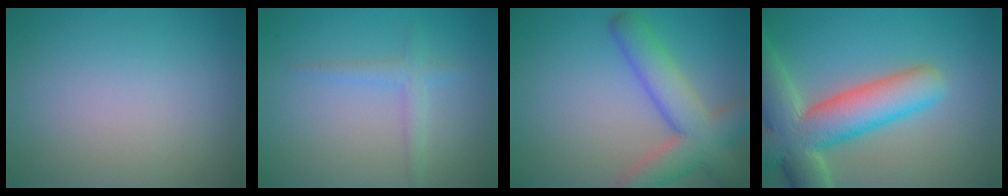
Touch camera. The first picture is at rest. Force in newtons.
{"total": 1.8, "press": 1.8, "slide": 0.2}
{"total": 6.8, "press": 6.8, "slide": 0.5}
{"total": 9.8, "press": 9.7, "slide": 0.9}